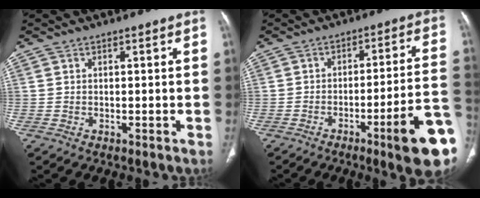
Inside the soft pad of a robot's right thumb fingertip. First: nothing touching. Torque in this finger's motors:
{"motor_torque": [2.94, 1.51, 1.29, -1.48, 0.55]}